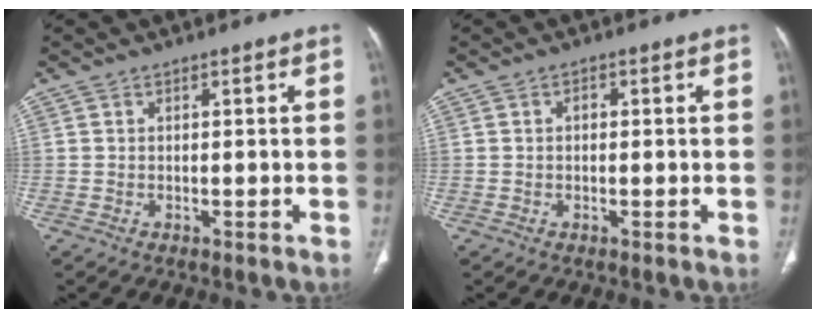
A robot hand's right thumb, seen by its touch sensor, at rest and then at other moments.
{"total": 1.1, "force": [0.0, 0.8, 0.7], "torque": [-0.008, 0.006, -0.002]}